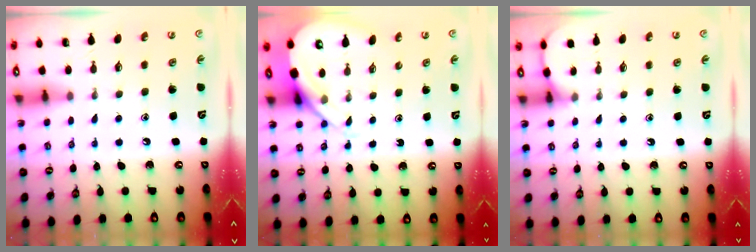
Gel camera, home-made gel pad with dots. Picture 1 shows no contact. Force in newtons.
{"total": 7.3, "press": 7.2, "slide": 0.9}
{"total": 3.3, "press": 3.3, "slide": 0.5}